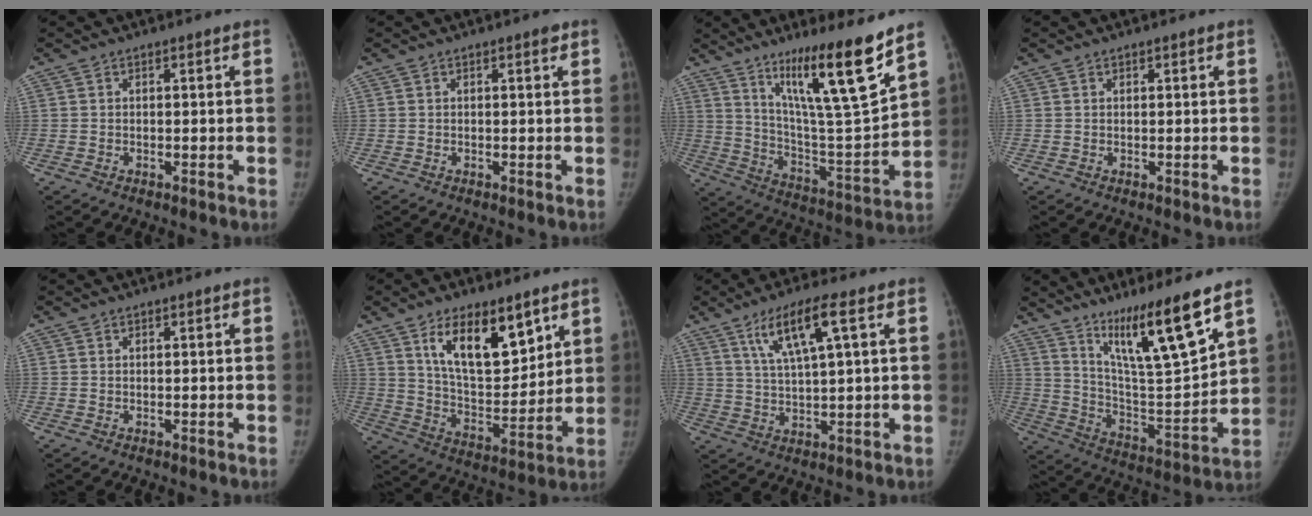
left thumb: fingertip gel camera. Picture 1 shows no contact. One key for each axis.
{"total": 0.8, "fx": 0.5, "fy": 0.2, "fz": 0.6, "tx": -0.009, "ty": -0.001, "tz": 0.006}
{"total": 20.6, "fx": 13.0, "fy": 1.9, "fz": 15.8, "tx": -0.232, "ty": -0.080, "tz": 0.224}
{"total": 0.0}
{"total": 0.0}
{"total": 16.7, "fx": 8.9, "fy": 7.5, "fz": 11.9, "tx": -0.150, "ty": -0.053, "tz": 0.163}
{"total": 9.5, "fx": 4.3, "fy": 1.3, "fz": 8.4, "tx": -0.165, "ty": -0.011, "tz": 0.084}
{"total": 17.9, "fx": 11.6, "fy": 2.0, "fz": 13.5, "tx": -0.204, "ty": -0.081, "tz": 0.210}